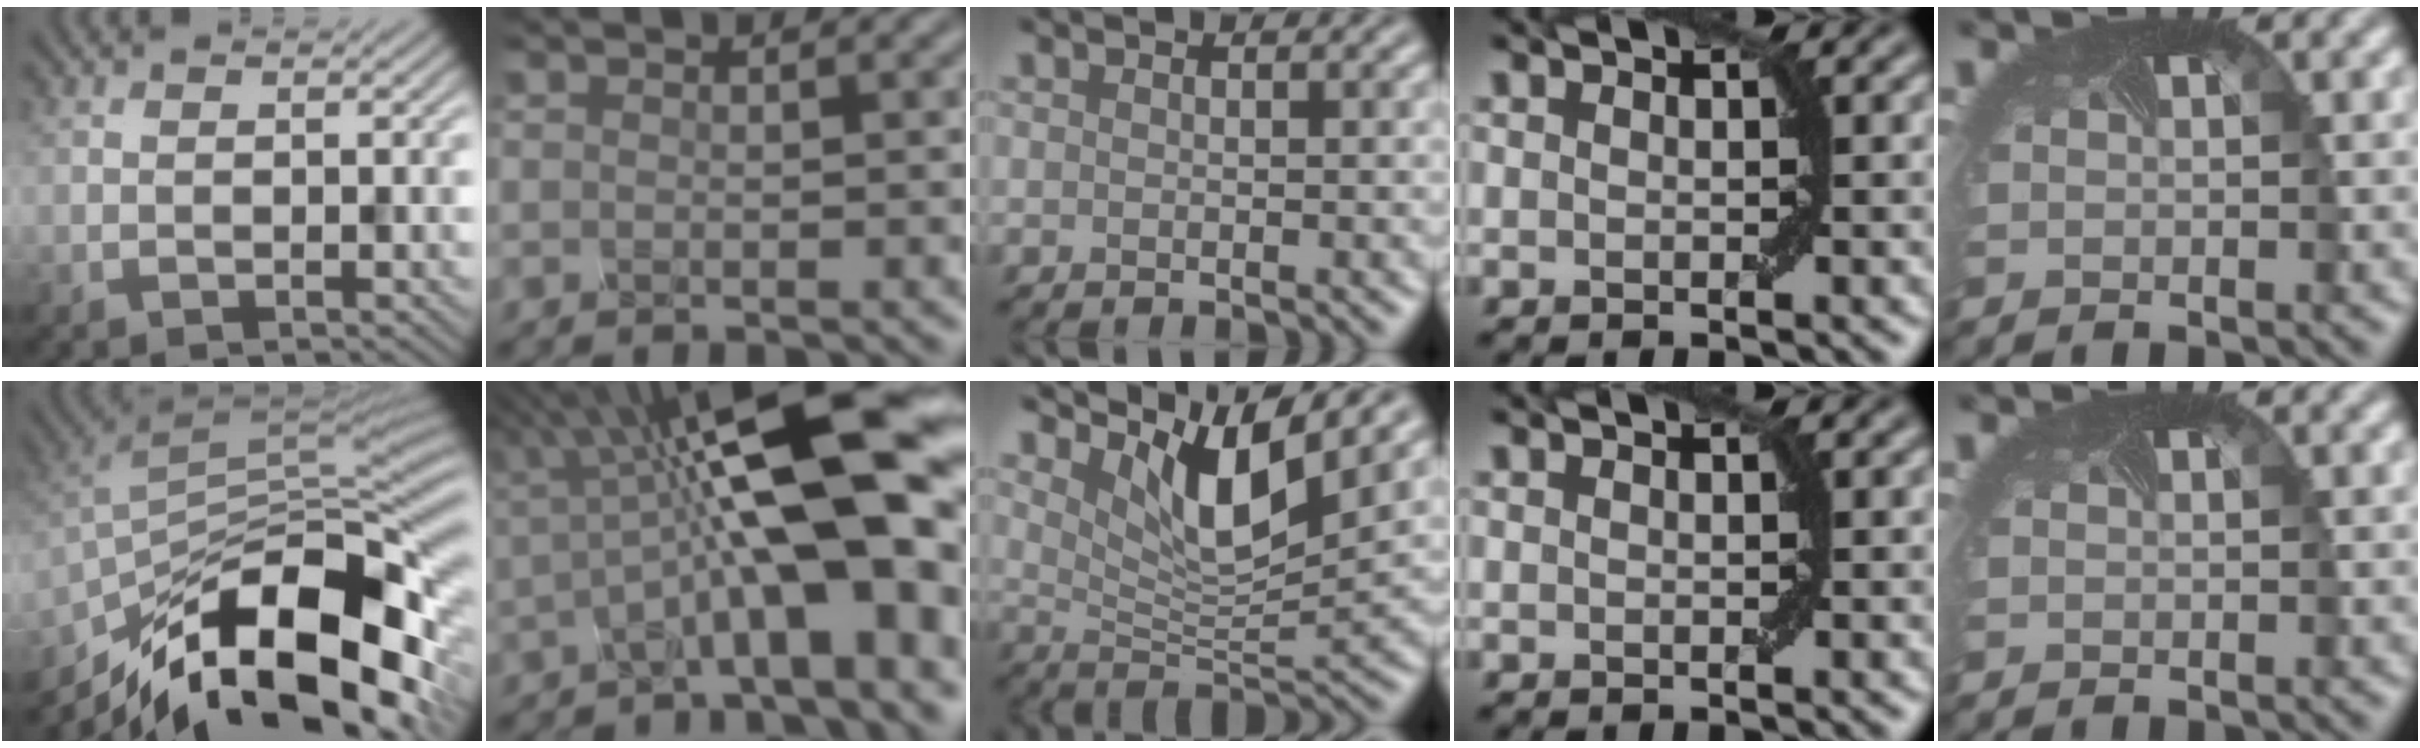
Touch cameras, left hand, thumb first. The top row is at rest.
{"thumb": {"total": 16.8, "force": [-9.2, 6.8, 12.2], "torque": [-0.229, -0.006, -0.167]}, "index": {"total": 15.5, "force": [2.2, 3.9, 14.8], "torque": [-0.223, 0.020, 0.030]}, "middle": {"total": 6.7, "force": [4.0, 1.8, 5.1], "torque": [-0.095, -0.006, 0.074]}}